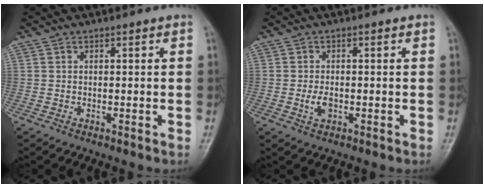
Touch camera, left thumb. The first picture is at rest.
{"total": 2.5, "force": [-0.6, 1.4, 2.0], "torque": [-0.040, -0.002, -0.011]}